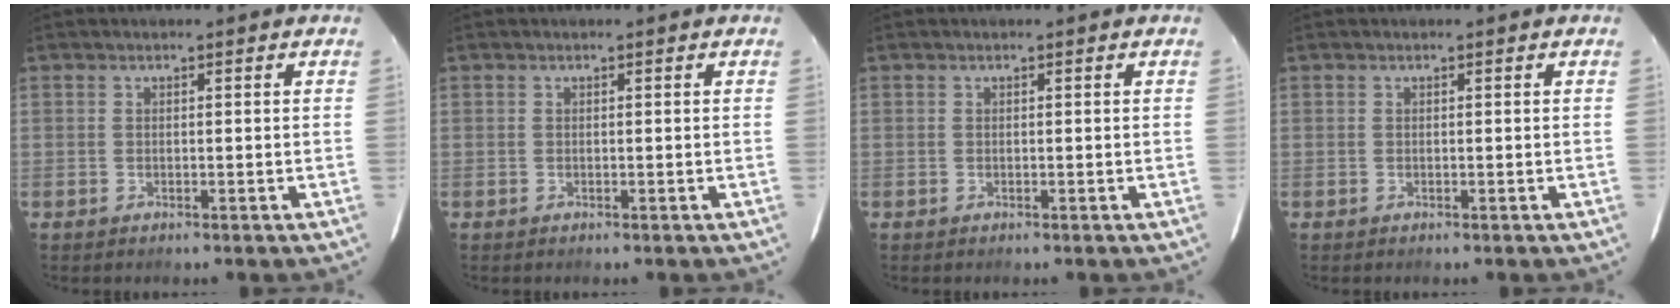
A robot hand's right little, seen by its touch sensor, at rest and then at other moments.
{"total": 0.0}
{"total": 0.0}
{"total": 0.0}